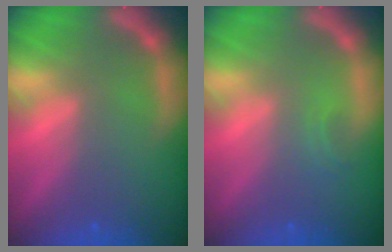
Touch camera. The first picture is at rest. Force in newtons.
{"total": 0.9}